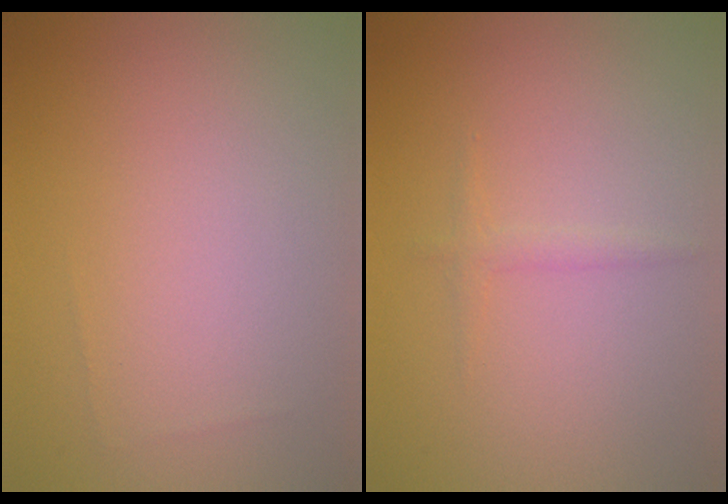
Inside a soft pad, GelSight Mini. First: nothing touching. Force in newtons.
{"total": 0.9, "press": 0.9, "slide": 0.0}